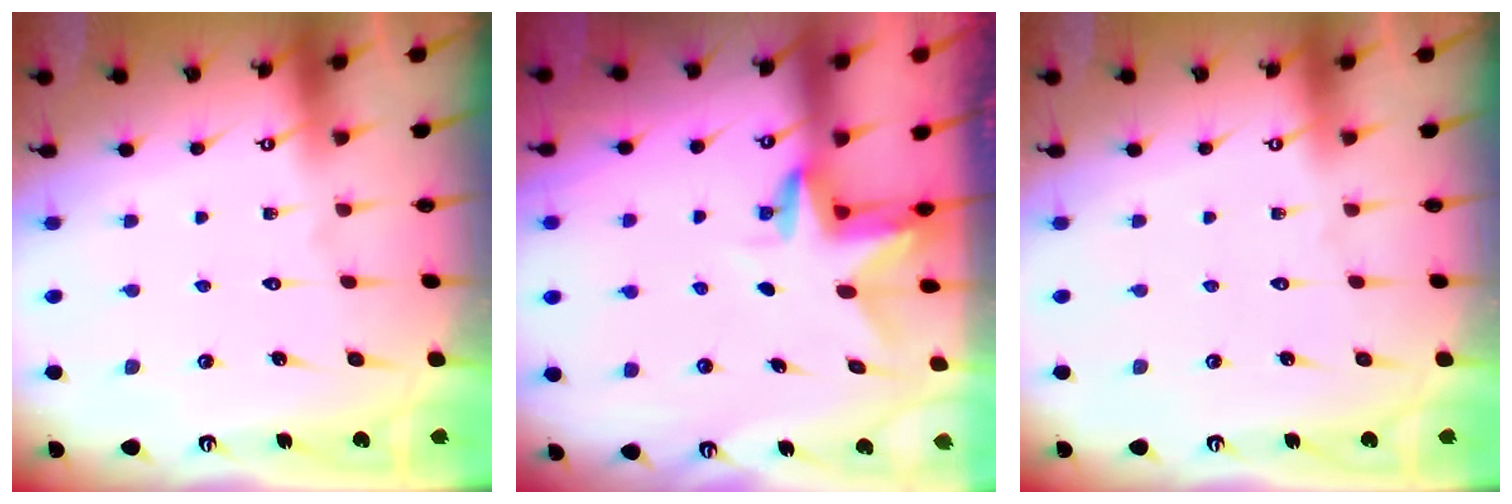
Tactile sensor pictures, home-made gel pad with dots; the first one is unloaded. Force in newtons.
{"total": 3.1, "press": 3.1, "slide": 0.2}
{"total": 0.0}